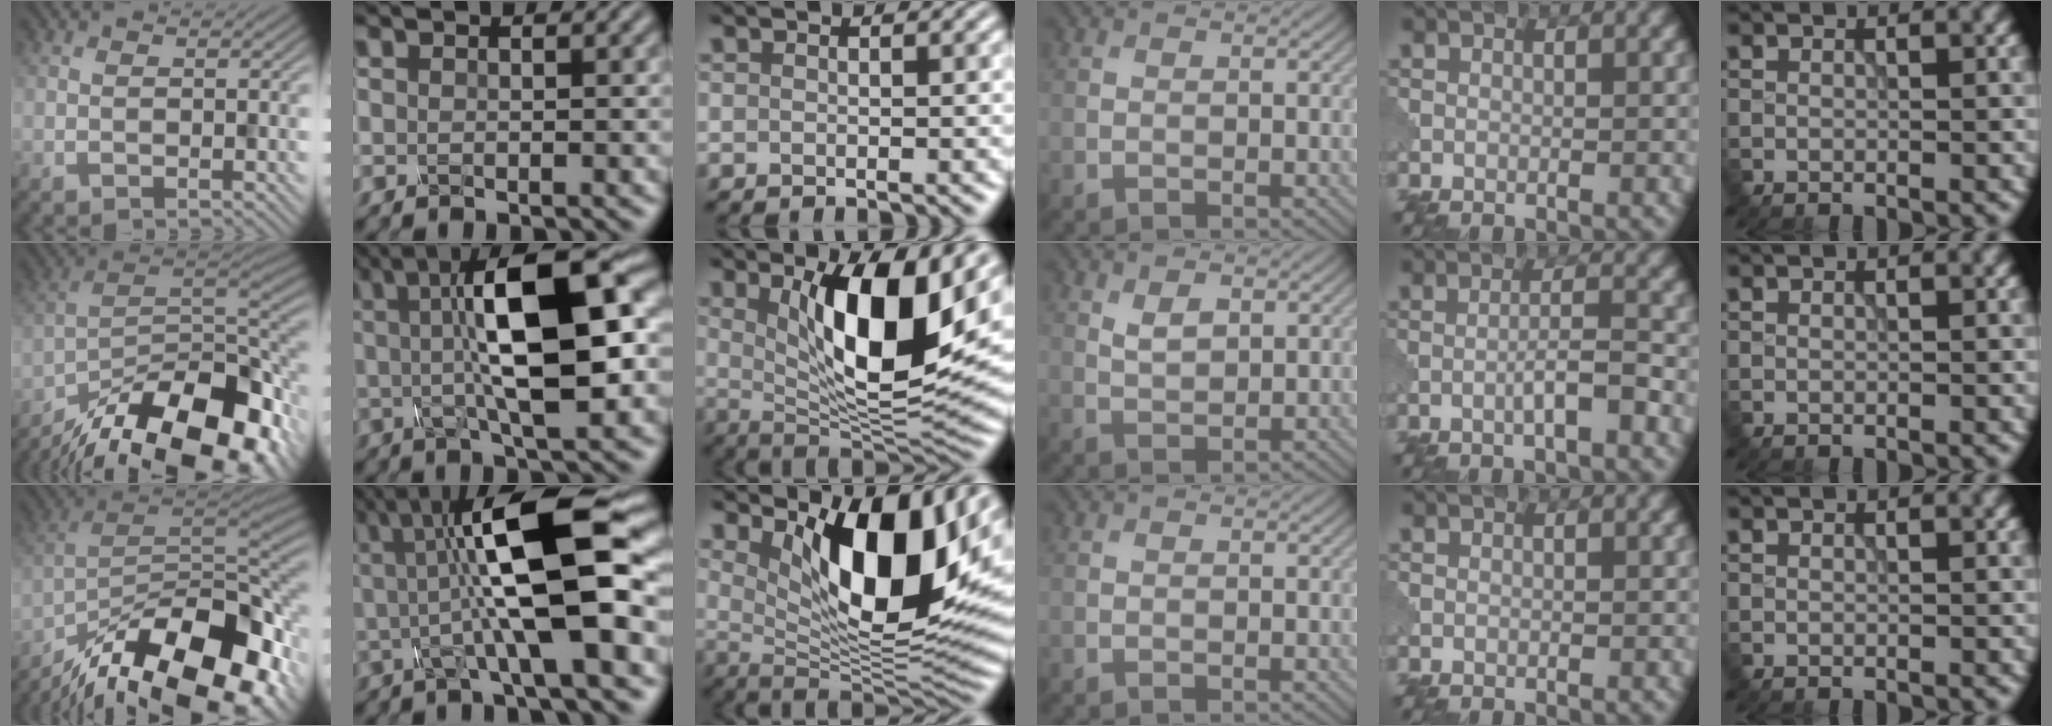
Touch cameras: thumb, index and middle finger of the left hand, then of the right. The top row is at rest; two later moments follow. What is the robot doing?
{"motion": "assemble", "object": "glue stick"}